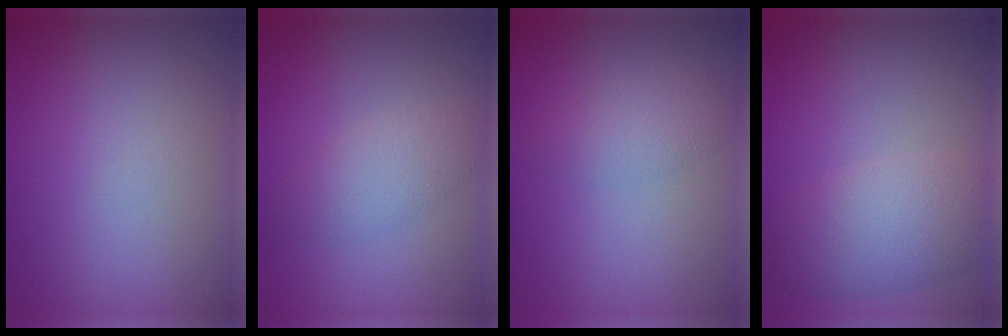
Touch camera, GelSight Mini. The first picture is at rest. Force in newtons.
{"total": 2.7, "press": 2.6, "slide": 0.0}
{"total": 2.3, "press": 2.3, "slide": 0.1}
{"total": 5.1, "press": 5.1, "slide": 0.2}